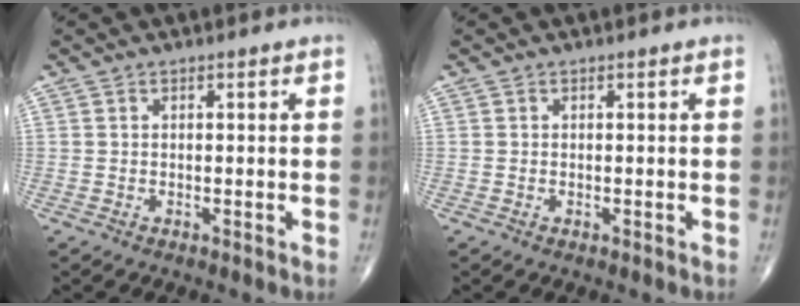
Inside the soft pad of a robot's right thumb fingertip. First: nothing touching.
{"total": 0.0}